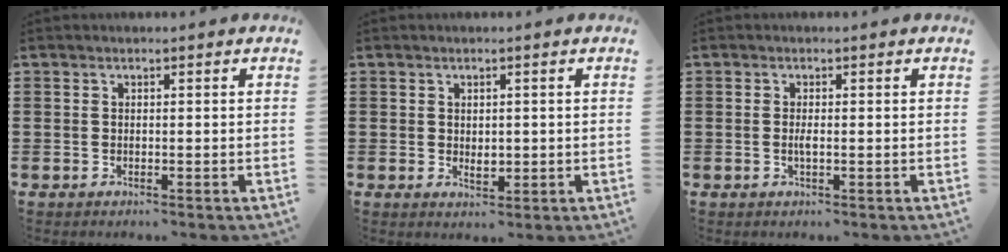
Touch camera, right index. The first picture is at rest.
{"total": 1.8, "force": [0.1, 1.2, 1.4], "torque": [-0.019, 0.000, 0.000]}
{"total": 1.3, "force": [-0.4, 0.1, 1.3], "torque": [-0.025, -0.005, -0.007]}